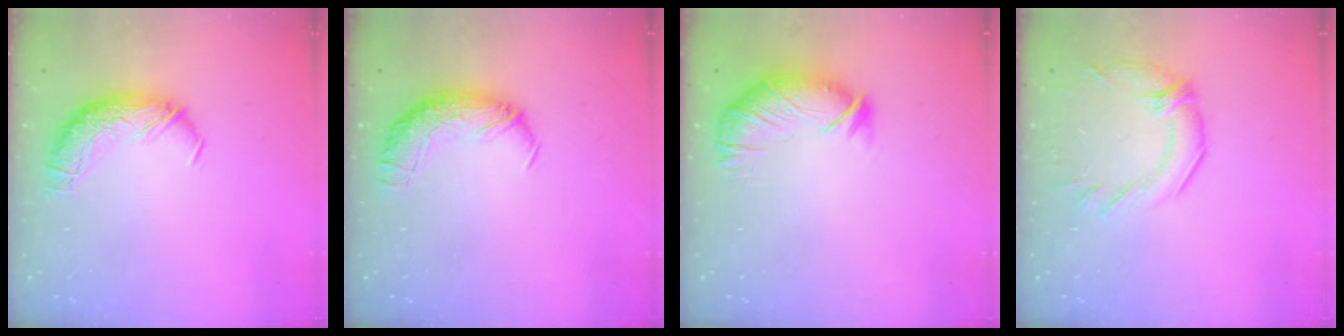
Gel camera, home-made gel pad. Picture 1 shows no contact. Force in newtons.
{"total": 2.3, "press": 1.1, "slide": 2.1}
{"total": 2.7, "press": 2.4, "slide": 1.4}
{"total": 2.0, "press": 1.0, "slide": 1.7}